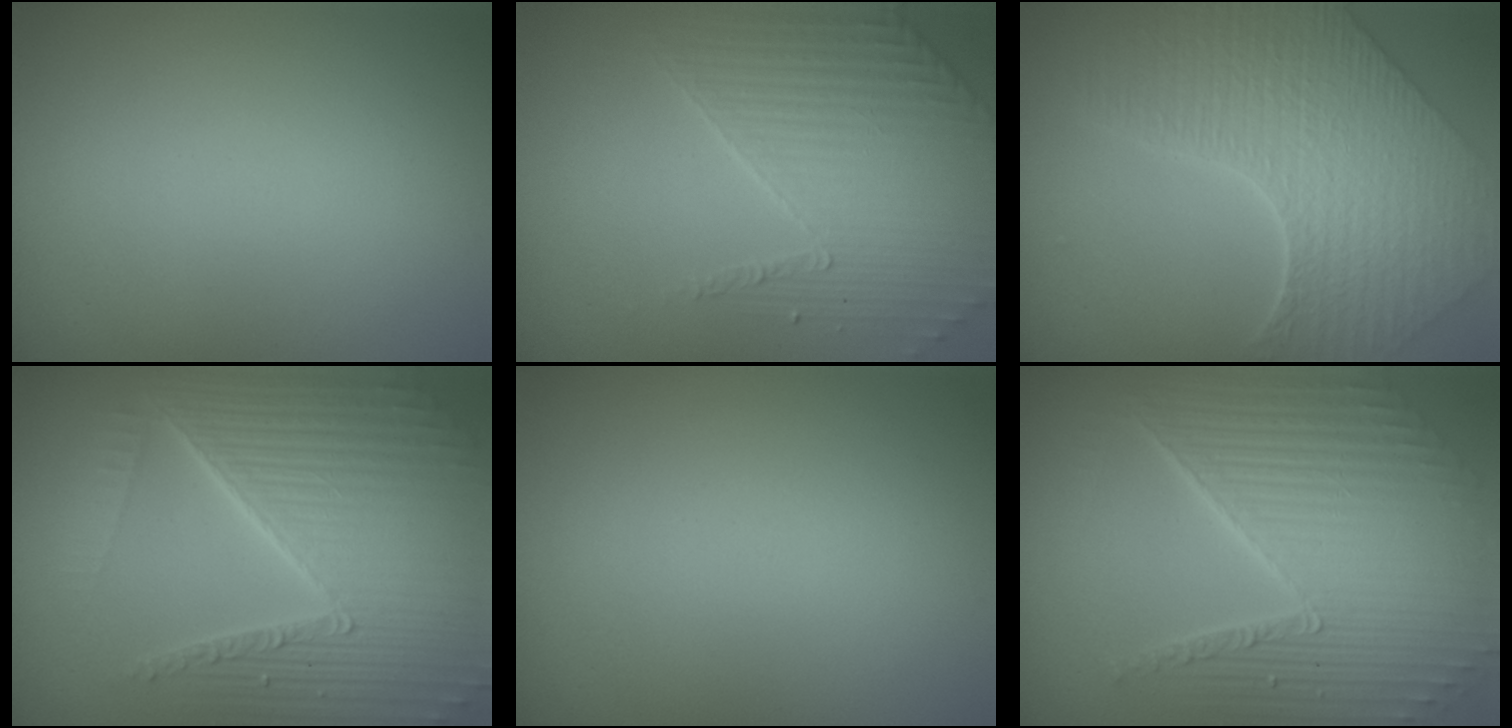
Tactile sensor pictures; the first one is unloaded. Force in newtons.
{"total": 3.8, "press": 3.6, "slide": 1.1}
{"total": 8.3, "press": 6.1, "slide": 5.6}
{"total": 10.0, "press": 6.4, "slide": 7.8}
{"total": 0.0}
{"total": 10.2, "press": 6.6, "slide": 7.8}